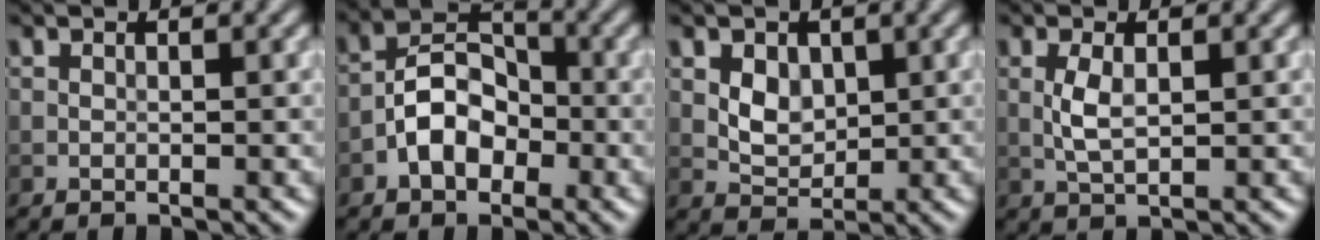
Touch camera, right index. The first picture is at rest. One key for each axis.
{"total": 4.7, "fx": -1.9, "fy": 3.1, "fz": 3.0, "tx": -0.045, "ty": 0.011, "tz": -0.040}
{"total": 2.8, "fx": 0.6, "fy": 2.1, "fz": 1.8, "tx": -0.030, "ty": -0.004, "tz": 0.012}
{"total": 2.3, "fx": 0.2, "fy": 1.0, "fz": 2.1, "tx": -0.049, "ty": 0.002, "tz": 0.006}